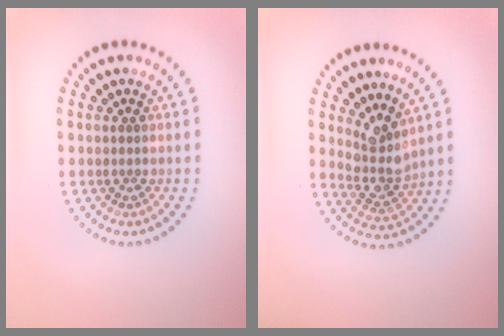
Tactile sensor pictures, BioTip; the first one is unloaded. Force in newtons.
{"total": 3.2, "press": 2.3, "slide": 2.2}